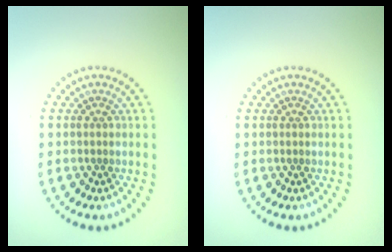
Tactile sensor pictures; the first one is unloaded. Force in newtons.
{"total": 0.0}